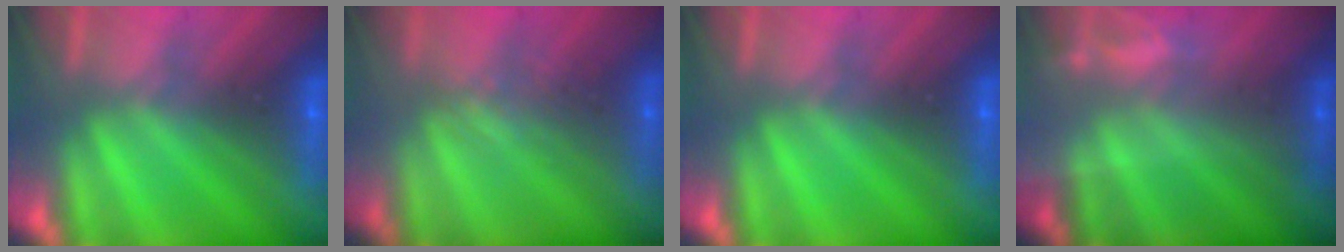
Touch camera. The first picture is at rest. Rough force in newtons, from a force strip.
{"total": 2.5}
{"total": 0.0}
{"total": 1.8}